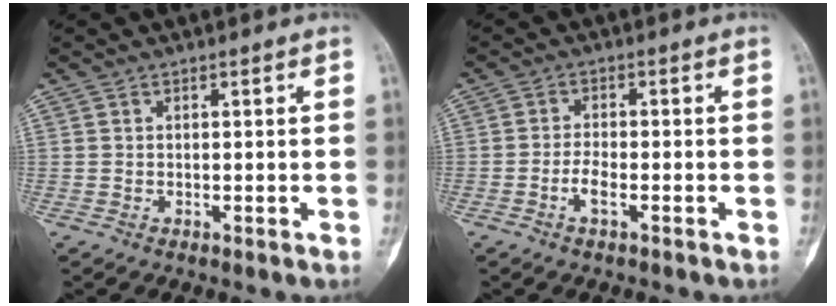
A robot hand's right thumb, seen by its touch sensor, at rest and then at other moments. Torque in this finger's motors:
{"motor_torque": [-0.46, -0.09, 0.23, 0.14, 0.07]}